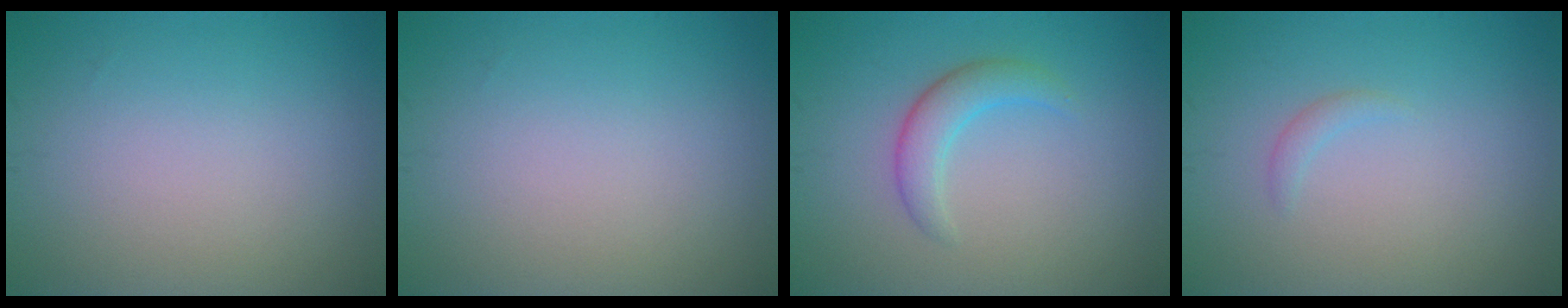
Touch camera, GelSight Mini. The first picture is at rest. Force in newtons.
{"total": 0.0}
{"total": 2.6, "press": 2.6, "slide": 0.2}
{"total": 0.8, "press": 0.8, "slide": 0.1}